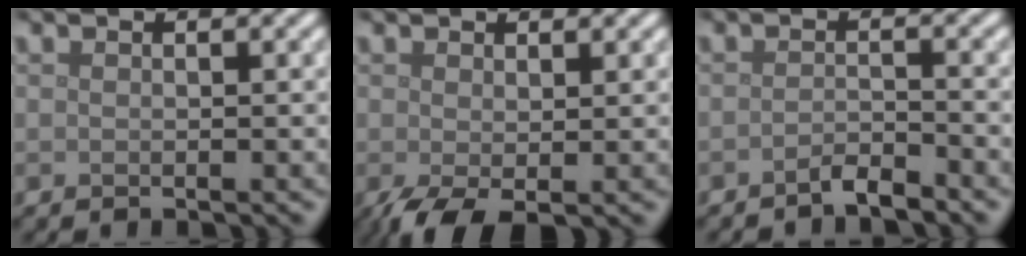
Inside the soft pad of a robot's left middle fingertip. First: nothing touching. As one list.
[{"total": 2.2, "force": [-0.7, 0.8, 1.9], "torque": [-0.047, -0.011, -0.014]}, {"total": 1.5, "force": [-1.3, 0.2, 0.7], "torque": [-0.015, 0.003, -0.027]}]